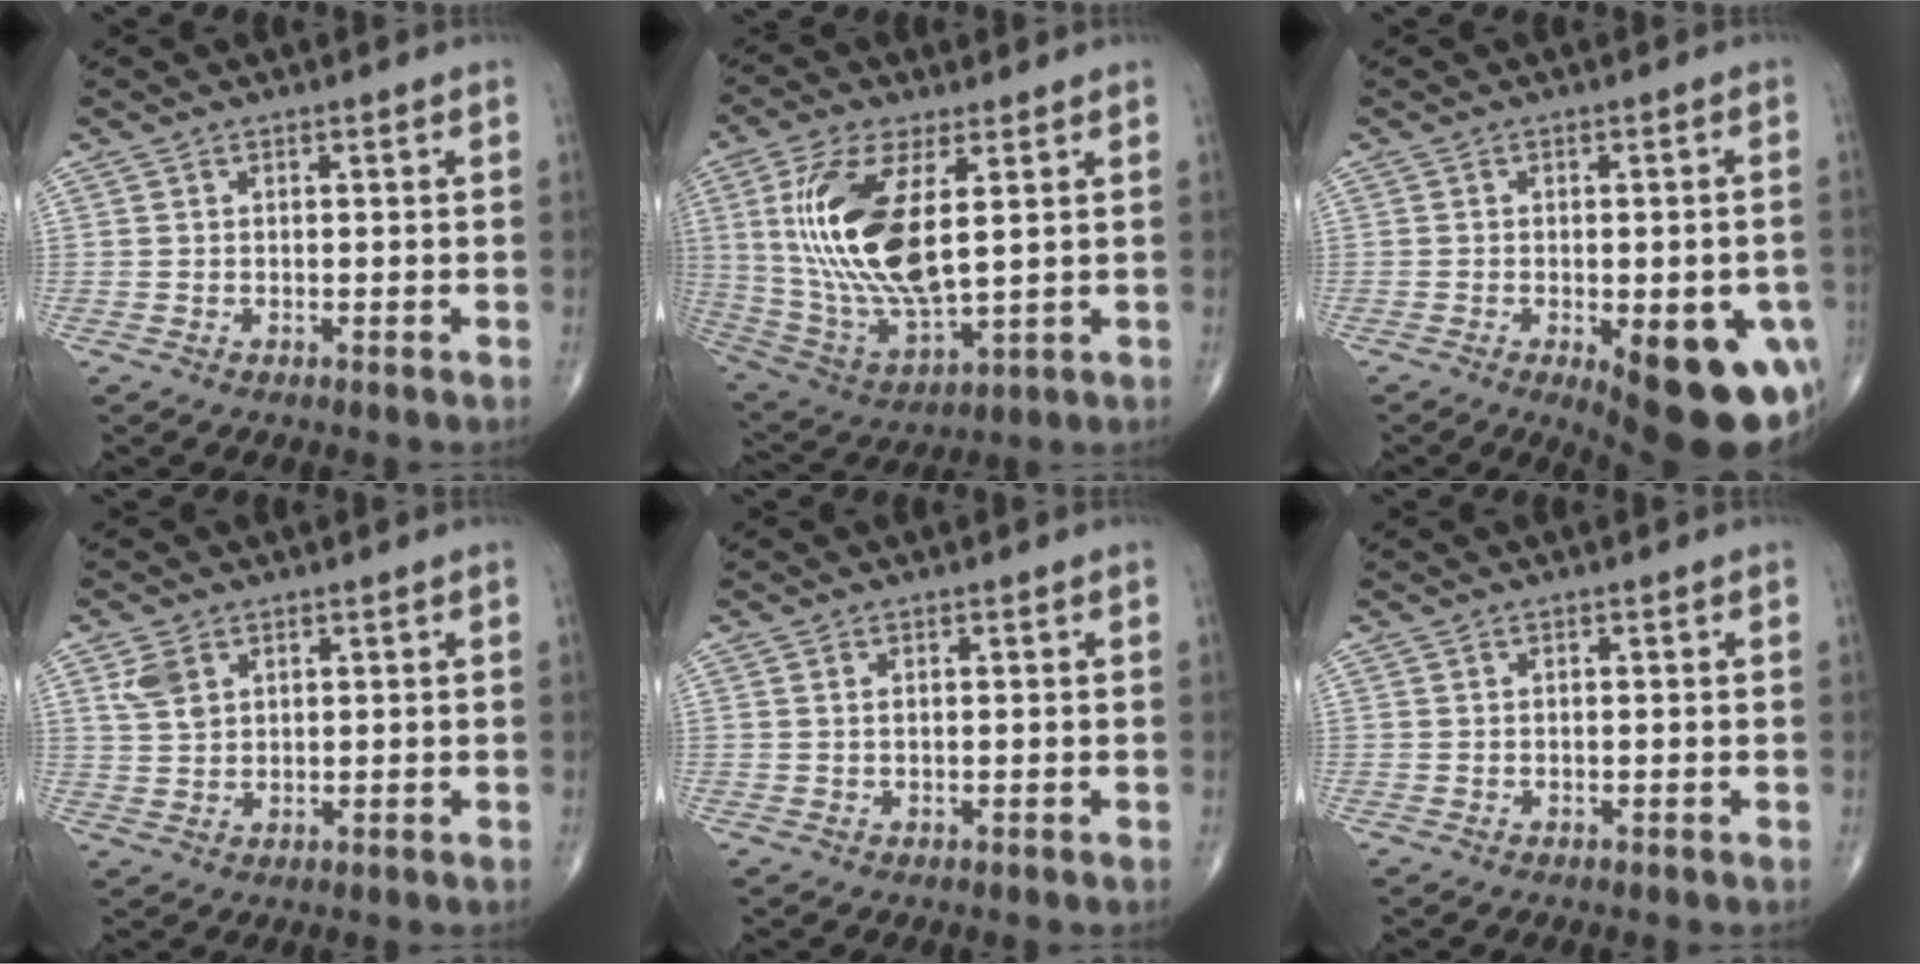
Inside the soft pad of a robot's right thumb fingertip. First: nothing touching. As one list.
[{"total": 19.3, "force": [3.8, 7.9, 17.2], "torque": [-0.359, -0.023, 0.083]}, {"total": 18.0, "force": [-6.8, 7.0, 15.2], "torque": [-0.127, 0.001, -0.069]}, {"total": 4.1, "force": [2.0, 2.7, 2.4], "torque": [-0.042, -0.002, 0.046]}, {"total": 0.6, "force": [0.2, 0.2, 0.5], "torque": [-0.013, 0.005, 0.006]}, {"total": 0.0}]